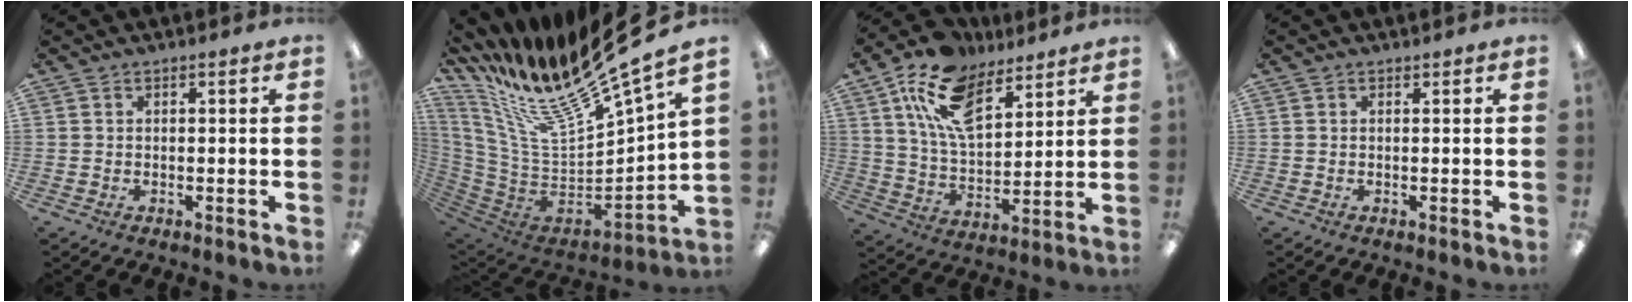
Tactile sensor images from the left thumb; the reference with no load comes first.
{"total": 23.2, "force": [16.8, 5.7, 15.0], "torque": [-0.260, -0.136, 0.279]}
{"total": 15.8, "force": [9.8, 8.1, 9.4], "torque": [-0.180, -0.027, 0.180]}
{"total": 0.0}